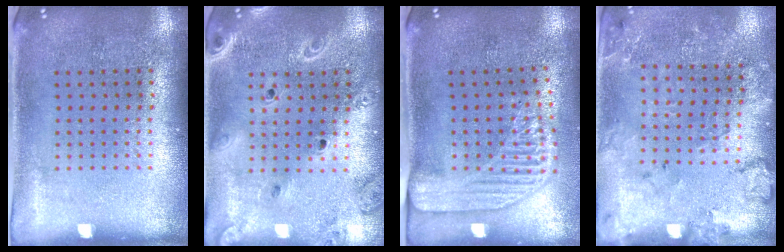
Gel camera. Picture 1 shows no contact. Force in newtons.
{"total": 2.1, "press": 1.9, "slide": 0.9}
{"total": 2.2, "press": 1.7, "slide": 1.3}
{"total": 1.8, "press": 1.7, "slide": 0.5}